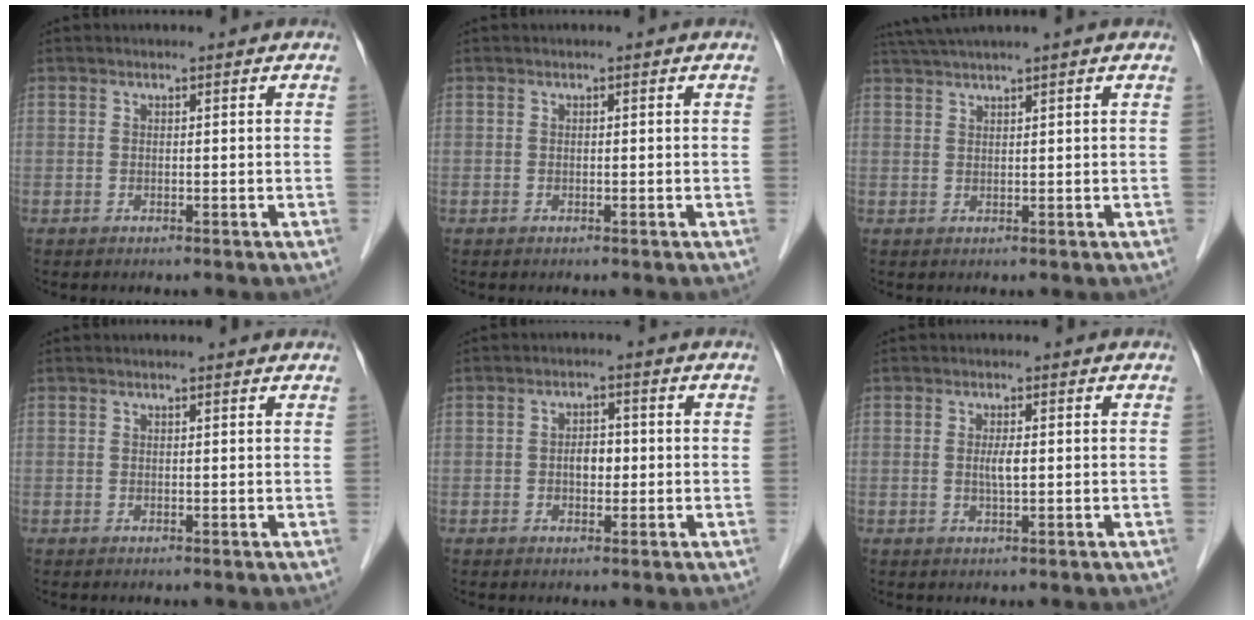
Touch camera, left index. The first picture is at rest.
{"total": 0.0}
{"total": 4.7, "force": [3.8, -1.2, 2.5], "torque": [-0.049, 0.026, 0.073]}
{"total": 1.6, "force": [1.5, 0.1, 0.5], "torque": [-0.014, 0.007, 0.014]}
{"total": 2.9, "force": [-0.3, 1.8, 2.2], "torque": [-0.037, 0.009, -0.004]}
{"total": 2.0, "force": [0.1, 0.3, 2.0], "torque": [-0.042, -0.001, 0.002]}